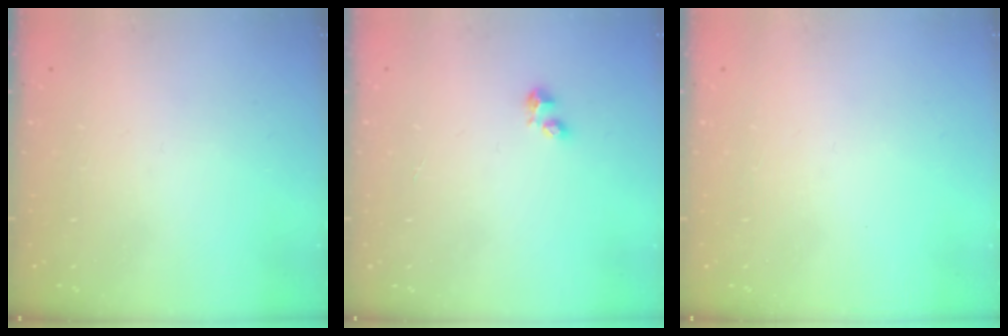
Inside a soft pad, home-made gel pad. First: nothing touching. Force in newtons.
{"total": 2.9, "press": 2.8, "slide": 0.6}
{"total": 0.0}